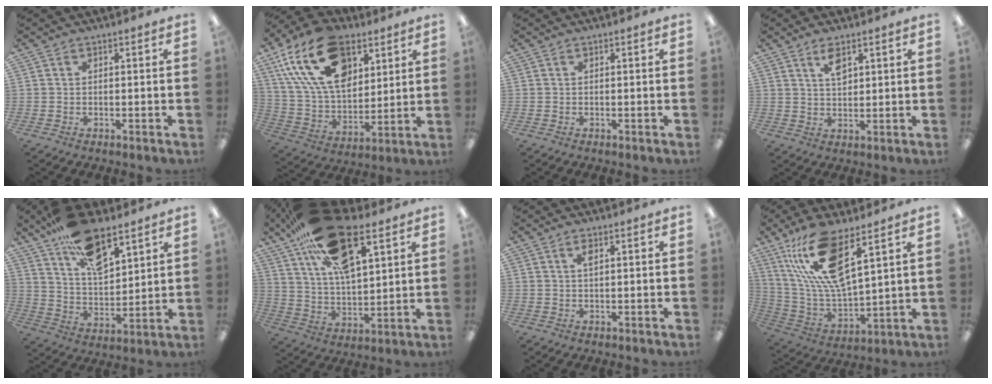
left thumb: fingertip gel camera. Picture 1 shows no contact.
{"total": 24.3, "force": [11.8, 14.6, 15.3], "torque": [-0.287, -0.045, 0.211]}
{"total": 0.0}
{"total": 5.0, "force": [3.0, 2.4, 3.2], "torque": [-0.045, -0.006, 0.048]}
{"total": 16.0, "force": [11.0, 7.3, 9.2], "torque": [-0.155, -0.055, 0.197]}
{"total": 24.1, "force": [13.7, 11.0, 16.5], "torque": [-0.285, -0.053, 0.238]}
{"total": 1.9, "force": [1.1, 0.6, 1.4], "torque": [-0.025, 0.000, 0.017]}
{"total": 16.8, "force": [10.2, 5.0, 12.4], "torque": [-0.270, -0.050, 0.174]}